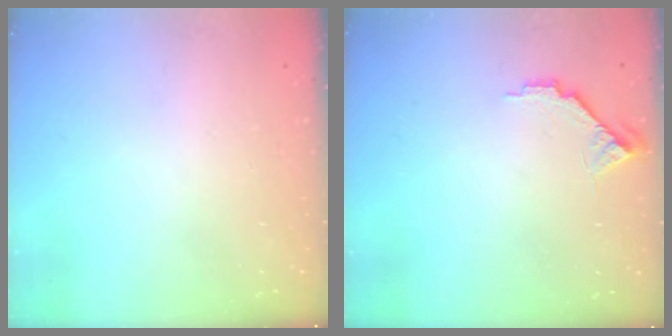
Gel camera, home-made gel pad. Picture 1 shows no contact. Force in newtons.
{"total": 6.9, "press": 6.9, "slide": 0.6}